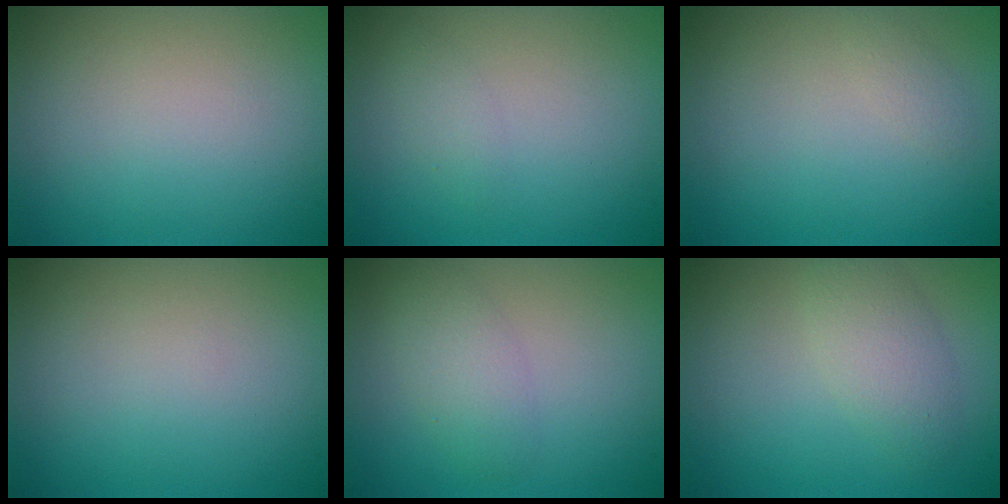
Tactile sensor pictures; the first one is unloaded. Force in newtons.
{"total": 0.9, "press": 0.9, "slide": 0.1}
{"total": 0.7, "press": 0.7, "slide": 0.0}
{"total": 0.0}
{"total": 2.4, "press": 2.4, "slide": 0.0}
{"total": 2.6, "press": 2.6, "slide": 0.1}